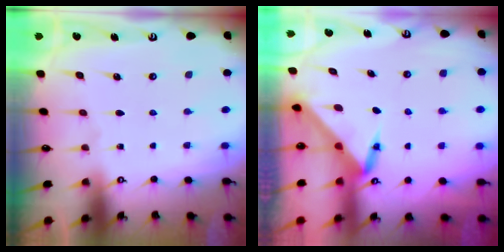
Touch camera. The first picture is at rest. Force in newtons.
{"total": 3.4, "press": 3.4, "slide": 0.1}